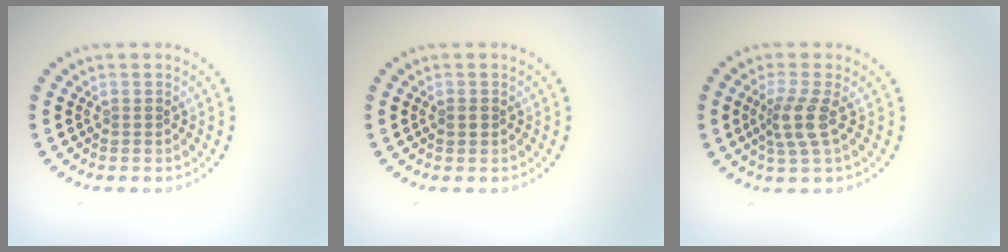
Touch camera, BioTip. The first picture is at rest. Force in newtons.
{"total": 1.0, "press": 0.9, "slide": 0.2}
{"total": 2.8, "press": 2.2, "slide": 1.7}